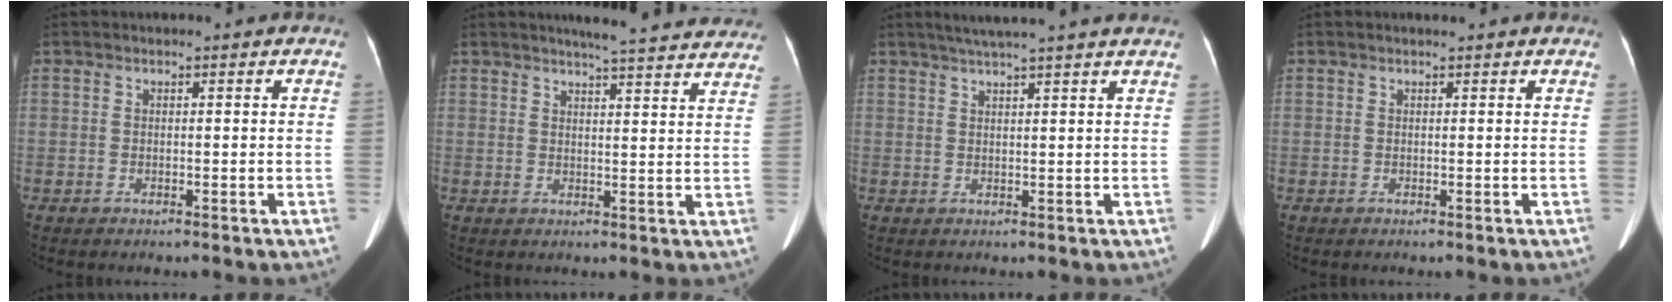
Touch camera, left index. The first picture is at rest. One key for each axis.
{"total": 16.9, "fx": 15.8, "fy": 1.4, "fz": 6.0, "tx": -0.070, "ty": -0.019, "tz": 0.177}
{"total": 9.1, "fx": 7.6, "fy": -0.9, "fz": 4.9, "tx": -0.077, "ty": 0.030, "tz": 0.094}
{"total": 0.7, "fx": 0.6, "fy": 0.1, "fz": 0.3, "tx": -0.010, "ty": 0.005, "tz": 0.011}